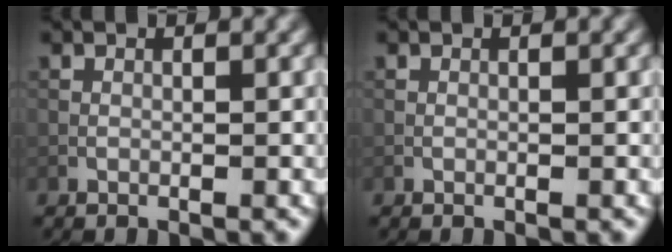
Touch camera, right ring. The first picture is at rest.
{"total": 0.0}